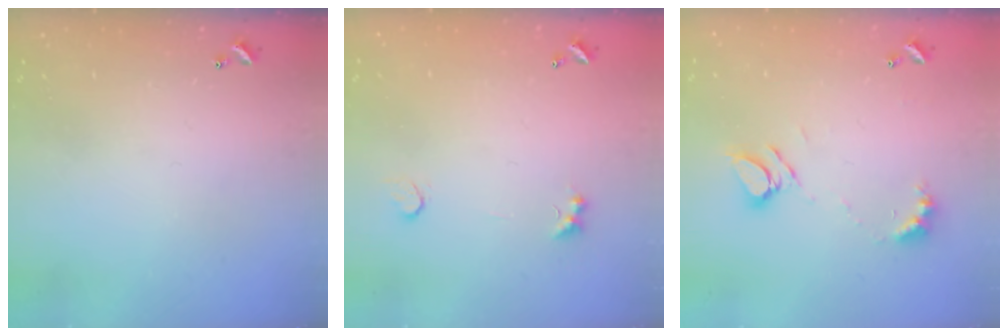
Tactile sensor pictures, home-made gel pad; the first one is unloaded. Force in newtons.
{"total": 1.4, "press": 1.1, "slide": 0.9}
{"total": 7.0, "press": 7.0, "slide": 0.8}